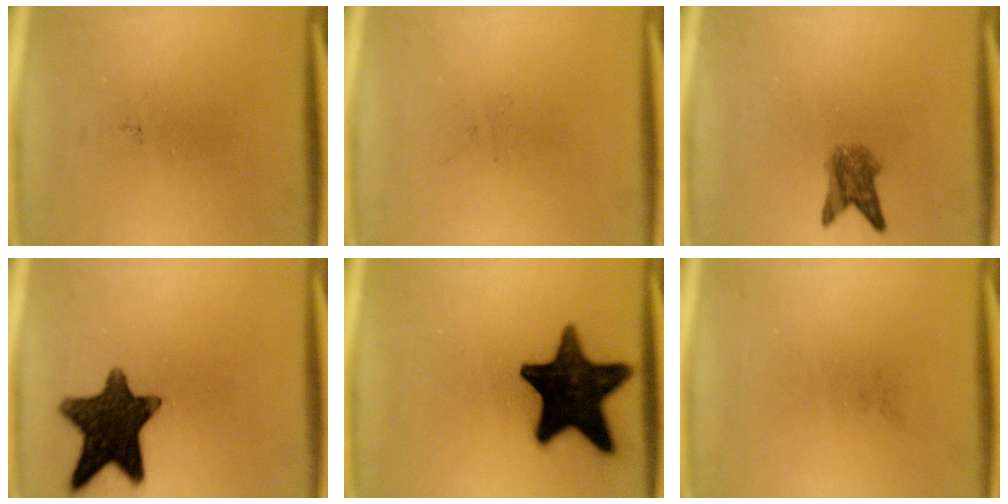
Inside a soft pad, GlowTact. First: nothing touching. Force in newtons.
{"total": 0.0}
{"total": 3.9}
{"total": 13.7}
{"total": 18.4}
{"total": 0.0}